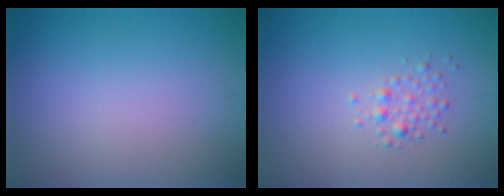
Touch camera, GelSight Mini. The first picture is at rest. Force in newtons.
{"total": 1.3, "press": 1.3, "slide": 0.1}